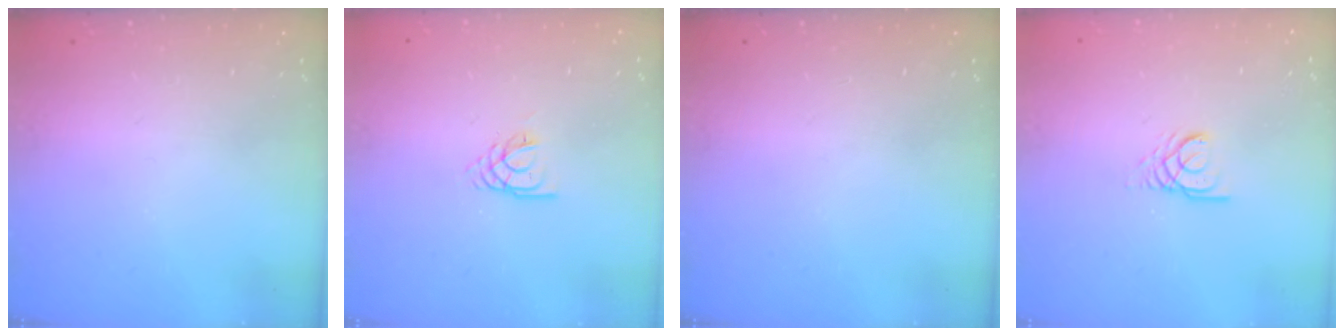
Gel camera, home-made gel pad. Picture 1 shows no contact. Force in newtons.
{"total": 3.2, "press": 3.1, "slide": 0.4}
{"total": 0.0}
{"total": 2.6, "press": 2.6, "slide": 0.1}